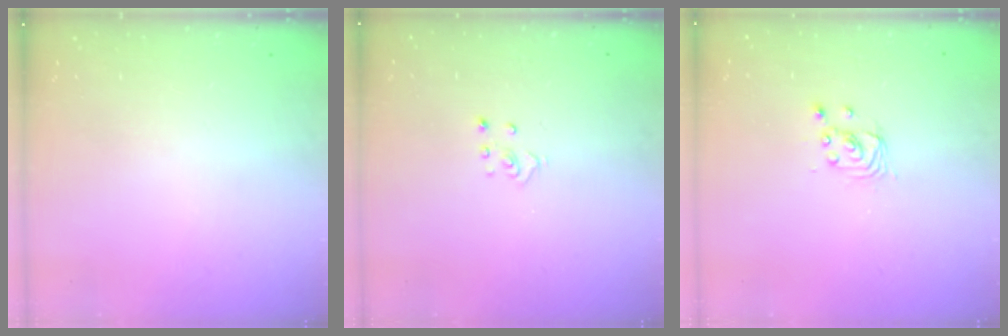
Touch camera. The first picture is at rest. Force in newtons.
{"total": 2.8, "press": 2.8, "slide": 0.3}
{"total": 2.8, "press": 2.8, "slide": 0.1}